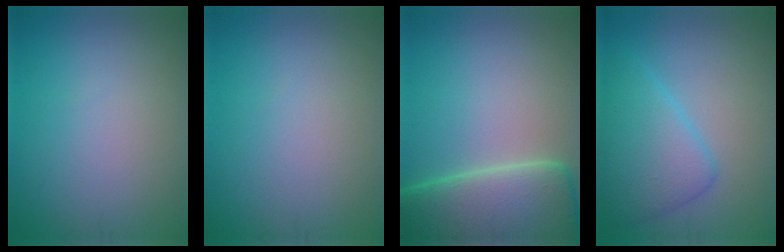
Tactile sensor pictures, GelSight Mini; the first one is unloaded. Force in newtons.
{"total": 0.0}
{"total": 11.1, "press": 11.1, "slide": 0.7}
{"total": 4.7, "press": 4.7, "slide": 0.3}